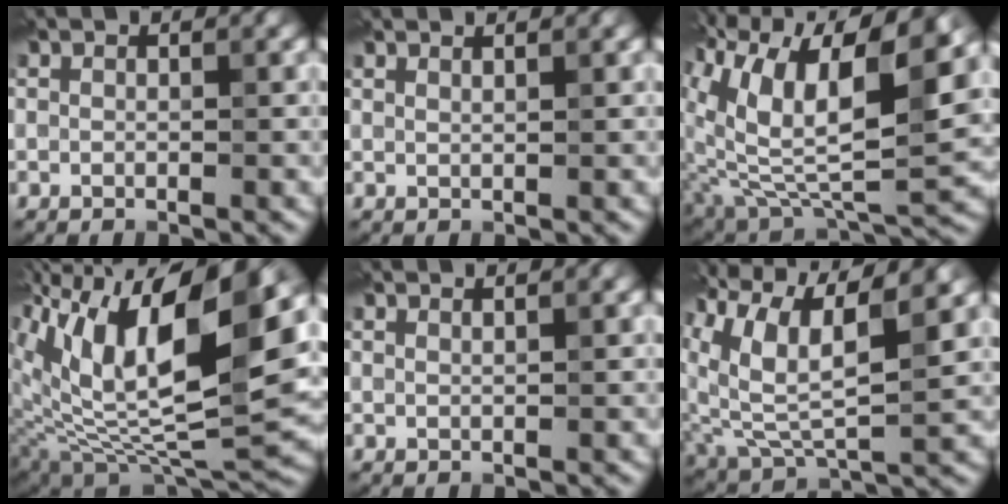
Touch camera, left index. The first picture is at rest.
{"total": 1.7, "force": [1.3, 0.6, 0.9], "torque": [0.001, 0.001, 0.004]}
{"total": 15.7, "force": [5.7, 7.3, 12.7], "torque": [-0.229, 0.019, 0.109]}
{"total": 16.7, "force": [5.5, 7.3, 14.0], "torque": [-0.257, 0.010, 0.097]}
{"total": 1.4, "force": [1.1, 0.4, 0.7], "torque": [-0.001, 0.000, 0.005]}
{"total": 12.4, "force": [5.7, 5.3, 9.6], "torque": [-0.186, 0.027, 0.112]}